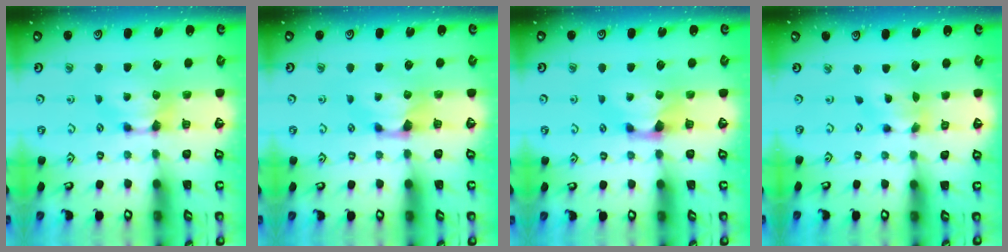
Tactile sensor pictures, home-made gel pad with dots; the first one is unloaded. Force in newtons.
{"total": 0.6, "press": 0.1, "slide": 0.6}
{"total": 1.3, "press": 0.4, "slide": 1.3}
{"total": 2.9, "press": 2.4, "slide": 1.6}